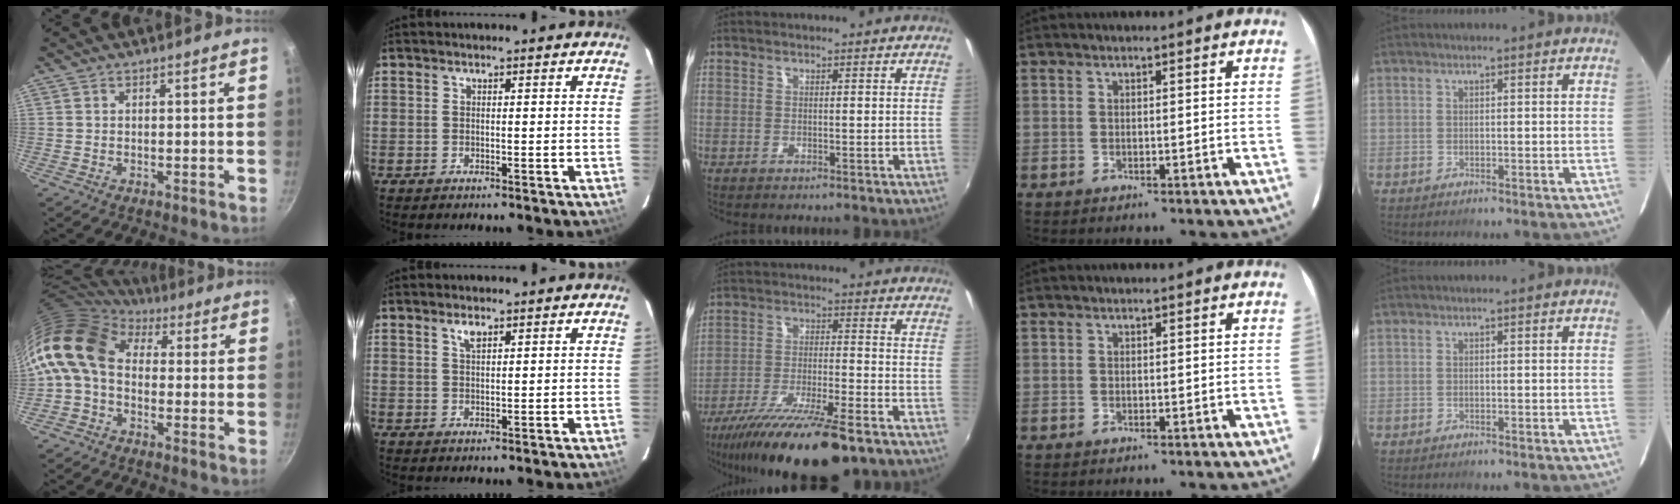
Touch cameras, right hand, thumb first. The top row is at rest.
{"thumb": {"total": 14.1, "force": [1.6, 10.0, 9.7], "torque": [-0.188, 0.025, 0.005]}, "index": {"total": 2.1, "force": [1.3, 0.8, 1.4], "torque": [-0.024, 0.004, 0.024]}, "middle": {"total": 19.4, "force": [-14.7, 3.6, 12.1], "torque": [-0.230, -0.046, -0.242]}}